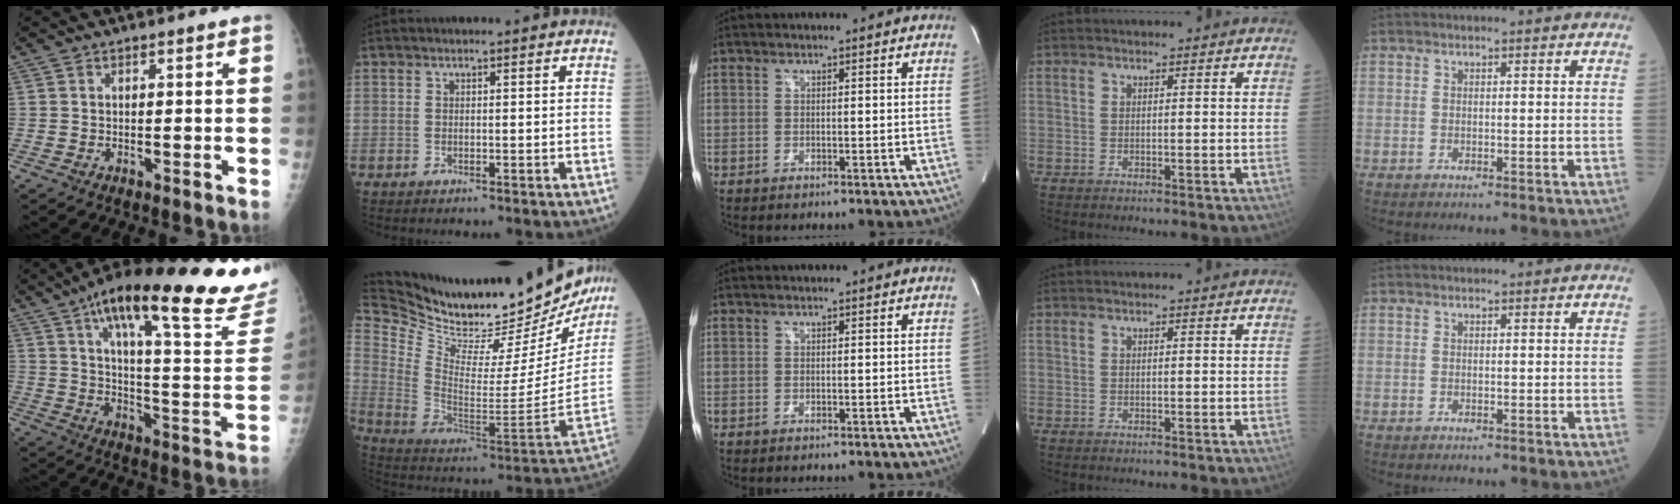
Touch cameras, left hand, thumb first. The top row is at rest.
{"thumb": {"total": 30.7, "force": [21.0, 6.4, 21.5], "torque": [-0.288, -0.069, 0.295]}, "index": {"total": 35.2, "force": [30.9, 7.0, 15.4], "torque": [-0.282, -0.082, 0.440]}}